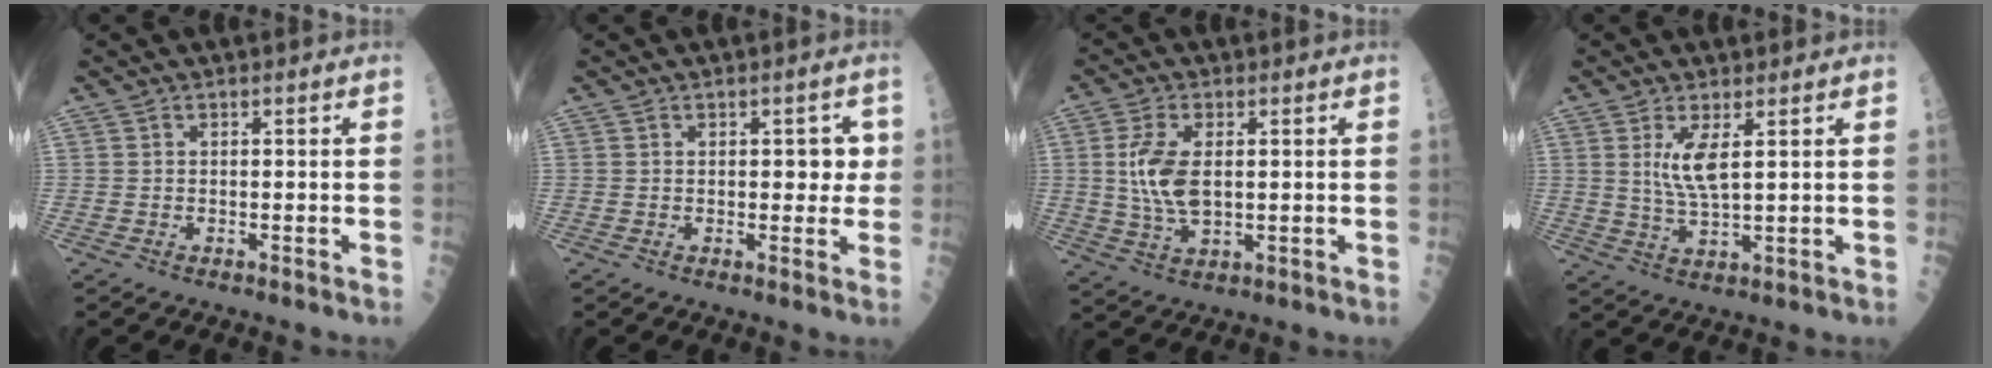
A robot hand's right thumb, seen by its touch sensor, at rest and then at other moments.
{"total": 3.8, "force": [0.6, 2.3, 2.9], "torque": [-0.006, 0.000, 0.004]}
{"total": 8.8, "force": [0.9, 4.3, 7.6], "torque": [-0.163, -0.007, 0.022]}
{"total": 5.7, "force": [1.8, 1.2, 5.2], "torque": [-0.109, -0.021, 0.044]}